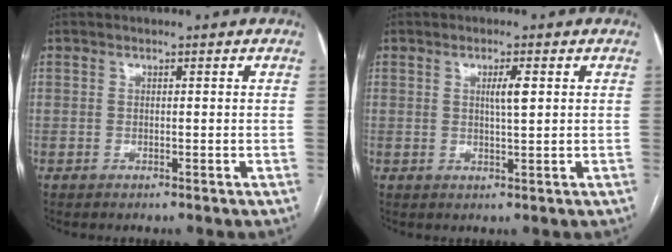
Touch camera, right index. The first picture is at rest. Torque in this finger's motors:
{"motor_torque": [0.40, 0.13, 0.07, 0.06]}